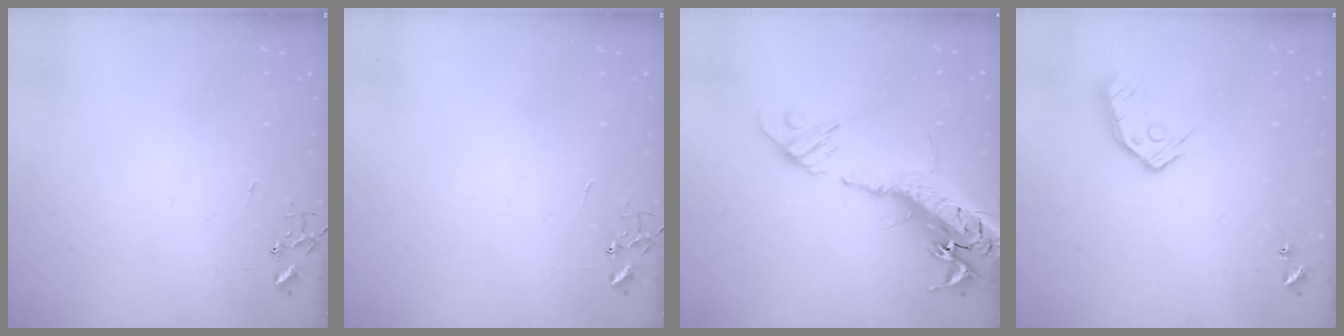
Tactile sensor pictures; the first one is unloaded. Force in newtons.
{"total": 0.0}
{"total": 23.7, "press": 23.1, "slide": 5.3}
{"total": 9.9, "press": 9.9, "slide": 0.8}